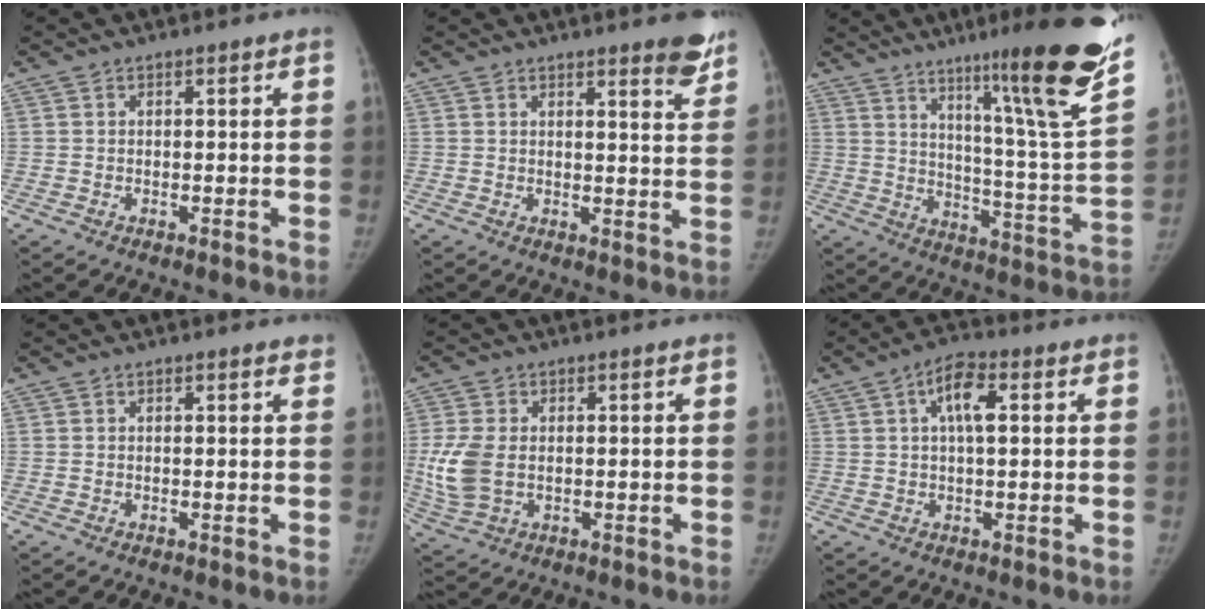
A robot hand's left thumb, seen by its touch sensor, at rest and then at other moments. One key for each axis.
{"total": 5.9, "fx": 4.4, "fy": 1.0, "fz": 3.8, "tx": -0.032, "ty": -0.029, "tz": 0.049}
{"total": 25.5, "fx": 15.9, "fy": 1.7, "fz": 19.9, "tx": -0.266, "ty": -0.088, "tz": 0.235}
{"total": 0.9, "fx": 0.8, "fy": 0.3, "fz": 0.4, "tx": 0.000, "ty": -0.001, "tz": 0.007}
{"total": 8.2, "fx": -0.2, "fy": 5.4, "fz": 6.2, "tx": -0.144, "ty": -0.001, "tz": 0.005}
{"total": 6.7, "fx": 2.0, "fy": 2.7, "fz": 5.8, "tx": -0.100, "ty": 0.009, "tz": 0.029}